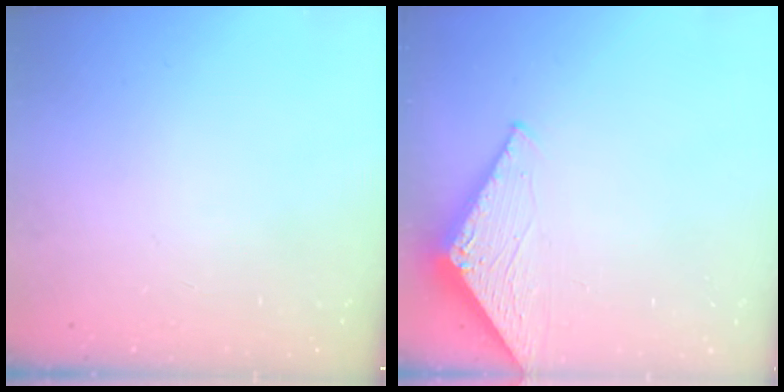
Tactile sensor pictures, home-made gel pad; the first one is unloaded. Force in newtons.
{"total": 3.1, "press": 3.1, "slide": 0.2}